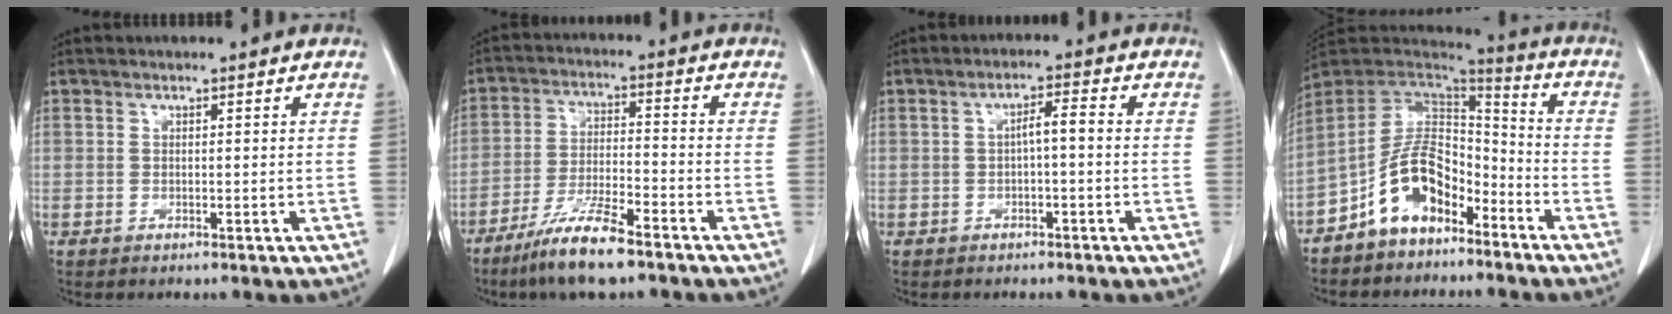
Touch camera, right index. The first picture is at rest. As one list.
[{"total": 9.5, "force": [-6.8, 1.0, 6.6], "torque": [-0.129, -0.020, -0.126]}, {"total": 2.9, "force": [-0.3, 0.5, 2.9], "torque": [-0.045, 0.014, -0.002]}, {"total": 10.9, "force": [-6.4, 6.0, 6.6], "torque": [-0.125, 0.030, -0.119]}]